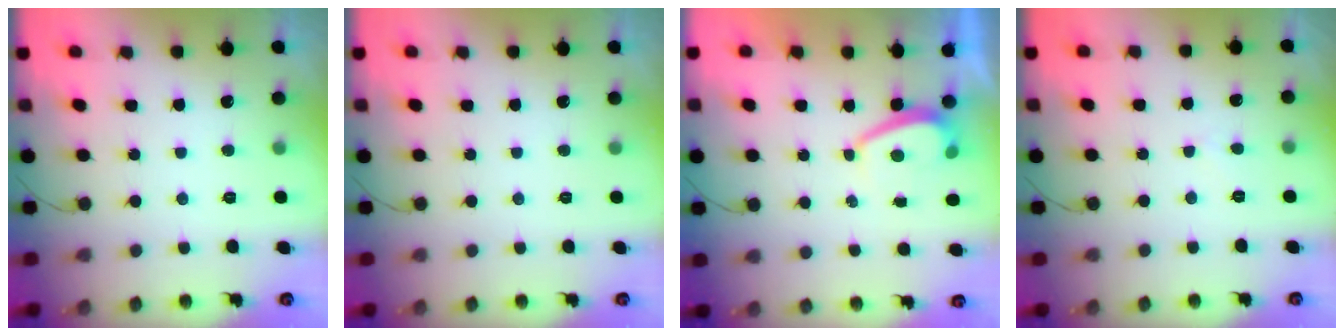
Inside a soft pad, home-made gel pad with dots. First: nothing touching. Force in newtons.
{"total": 0.0}
{"total": 1.2, "press": 1.1, "slide": 0.5}
{"total": 2.3, "press": 2.3, "slide": 0.3}